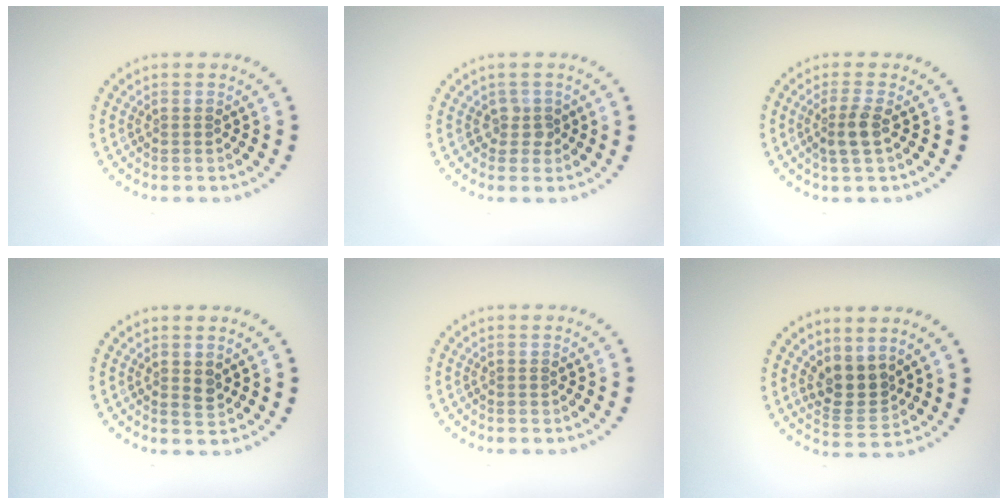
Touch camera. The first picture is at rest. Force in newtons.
{"total": 1.3, "press": 1.1, "slide": 0.7}
{"total": 2.2, "press": 1.9, "slide": 1.0}
{"total": 1.1, "press": 1.0, "slide": 0.3}
{"total": 0.0}
{"total": 3.1, "press": 2.6, "slide": 1.7}